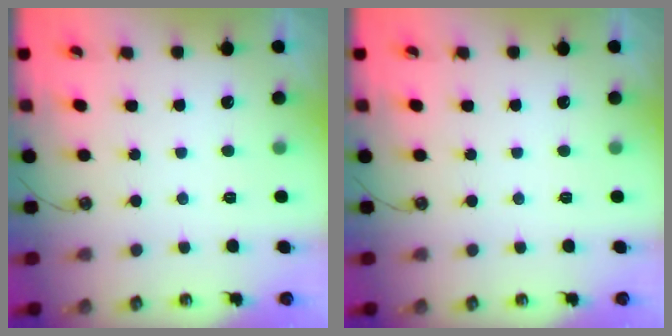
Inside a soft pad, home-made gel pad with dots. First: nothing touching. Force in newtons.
{"total": 0.0}